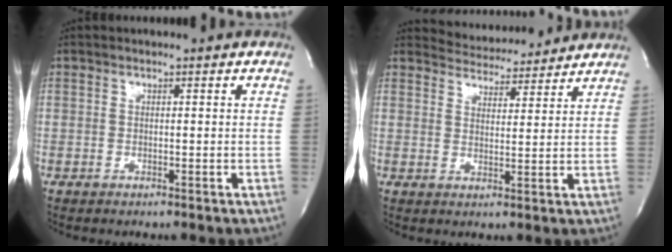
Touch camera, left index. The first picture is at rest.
{"total": 7.2, "force": [7.1, 1.4, 0.4], "torque": [-0.009, 0.006, 0.097]}